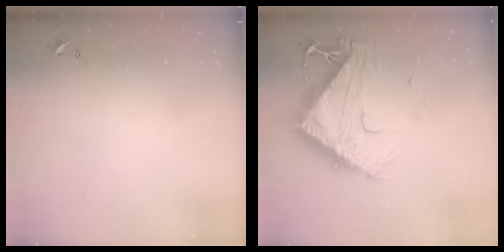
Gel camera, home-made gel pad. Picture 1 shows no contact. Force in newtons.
{"total": 14.2, "press": 14.1, "slide": 1.2}